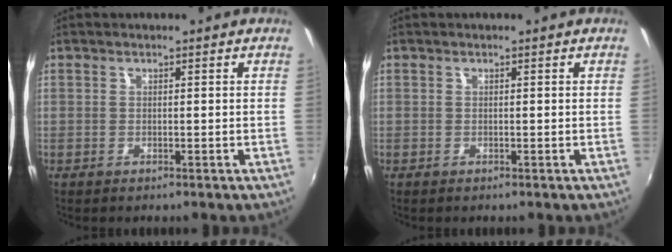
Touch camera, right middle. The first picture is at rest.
{"total": 0.0}